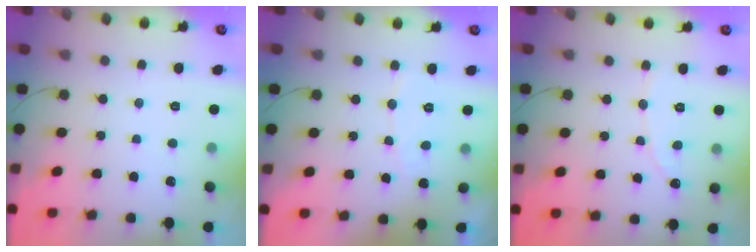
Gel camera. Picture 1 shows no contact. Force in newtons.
{"total": 4.9, "press": 4.8, "slide": 0.5}
{"total": 2.1, "press": 2.1, "slide": 0.1}